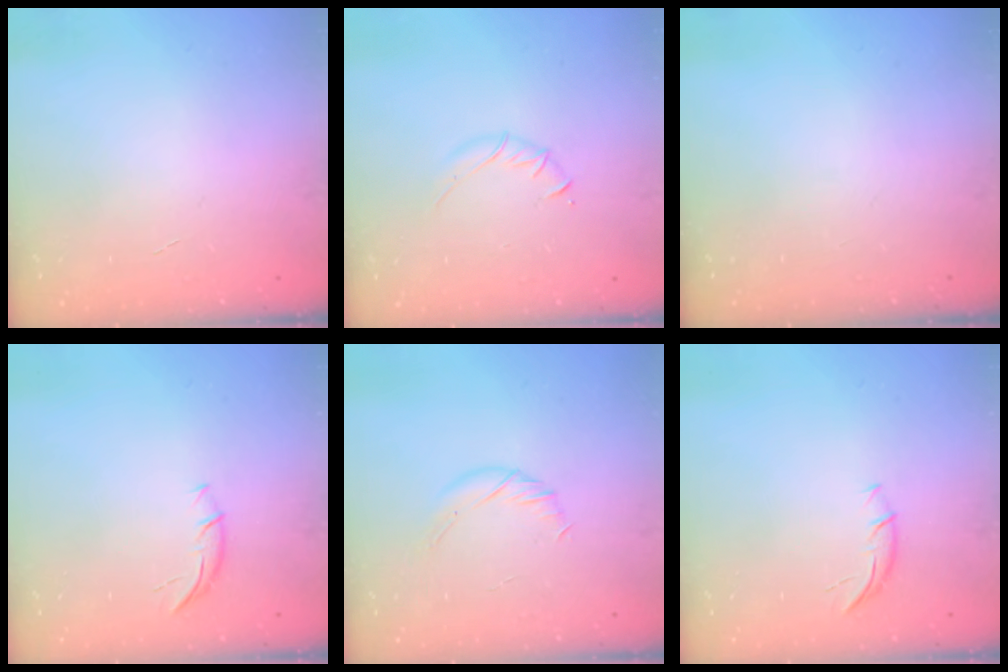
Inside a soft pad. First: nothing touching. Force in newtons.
{"total": 4.0, "press": 3.8, "slide": 1.1}
{"total": 0.0}
{"total": 5.8, "press": 5.7, "slide": 1.0}
{"total": 5.0, "press": 4.8, "slide": 1.4}
{"total": 5.8, "press": 5.7, "slide": 1.0}